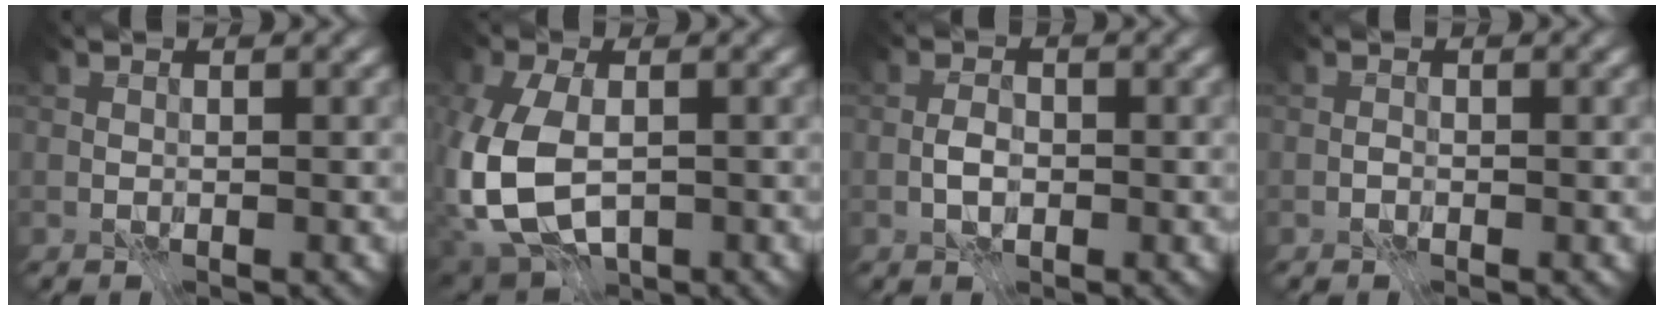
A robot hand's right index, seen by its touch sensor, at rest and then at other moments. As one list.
[{"total": 8.8, "force": [-1.7, 5.6, 6.7], "torque": [-0.162, -0.015, -0.032]}, {"total": 1.9, "force": [-1.1, 0.9, 1.3], "torque": [-0.019, 0.002, -0.024]}, {"total": 0.7, "force": [-0.5, 0.4, 0.2], "torque": [-0.003, -0.001, -0.010]}]